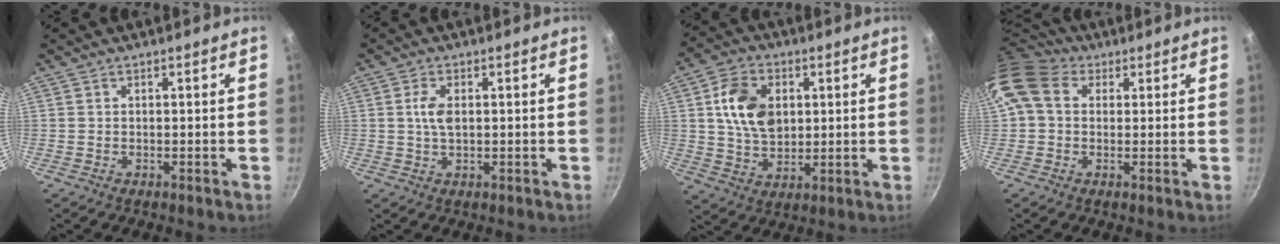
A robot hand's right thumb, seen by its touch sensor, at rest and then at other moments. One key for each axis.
{"total": 3.8, "fx": 0.5, "fy": 2.0, "fz": 3.2, "tx": -0.063, "ty": 0.004, "tz": 0.009}
{"total": 12.0, "fx": 2.5, "fy": 8.4, "fz": 8.2, "tx": -0.128, "ty": -0.004, "tz": 0.045}
{"total": 9.9, "fx": 2.7, "fy": 7.7, "fz": 5.7, "tx": -0.097, "ty": 0.013, "tz": 0.031}